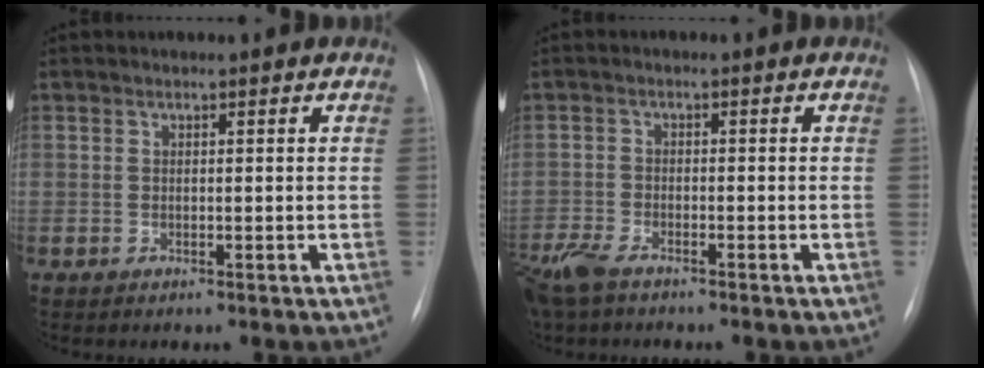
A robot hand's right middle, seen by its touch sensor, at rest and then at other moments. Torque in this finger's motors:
{"motor_torque": [0.96, -0.90, 0.16, 0.06]}